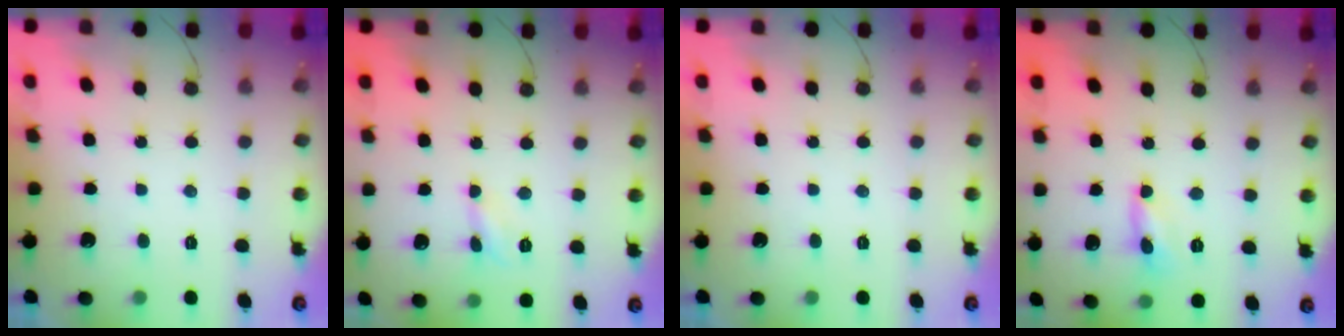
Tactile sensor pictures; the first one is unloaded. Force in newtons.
{"total": 2.8, "press": 2.8, "slide": 0.4}
{"total": 0.0}
{"total": 0.8, "press": 0.7, "slide": 0.1}